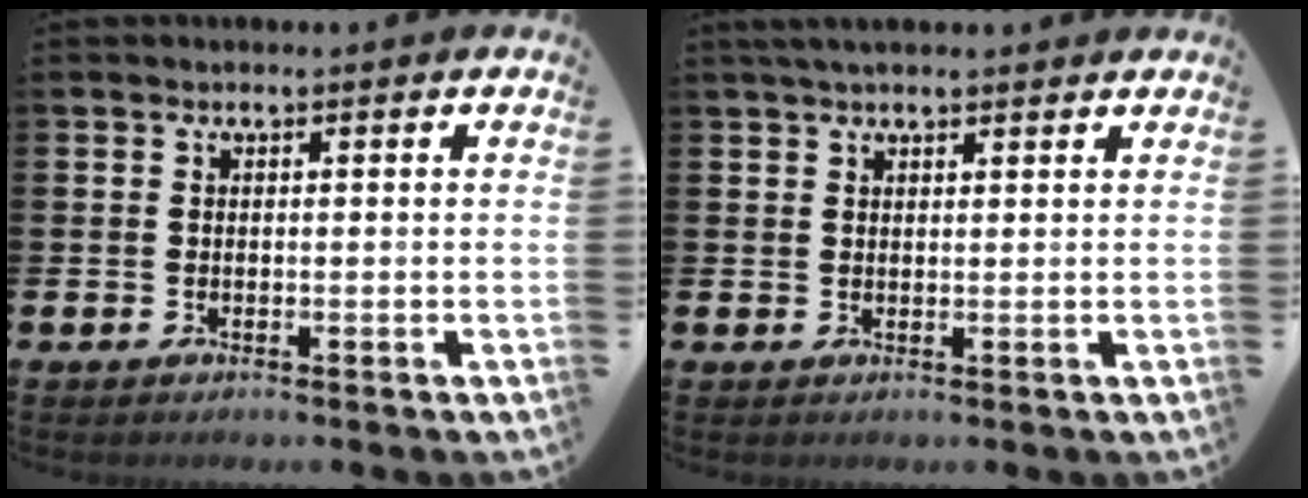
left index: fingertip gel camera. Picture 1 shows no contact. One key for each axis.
{"total": 2.3, "fx": 2.0, "fy": 0.6, "fz": 0.9, "tx": -0.018, "ty": 0.002, "tz": 0.035}